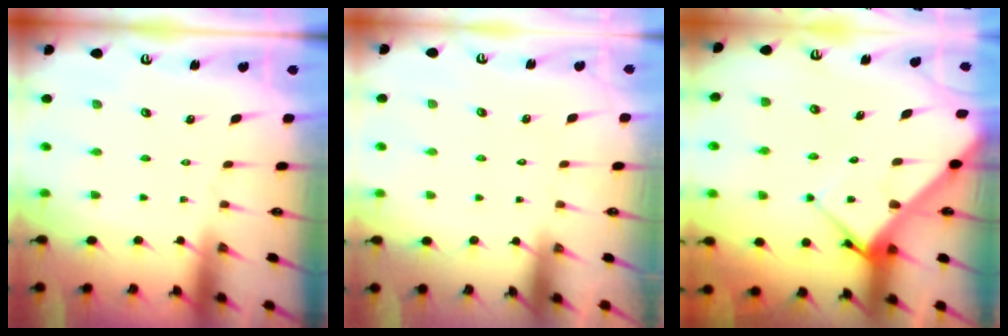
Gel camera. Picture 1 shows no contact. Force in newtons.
{"total": 1.4, "press": 1.4, "slide": 0.1}
{"total": 7.3, "press": 7.3, "slide": 0.7}